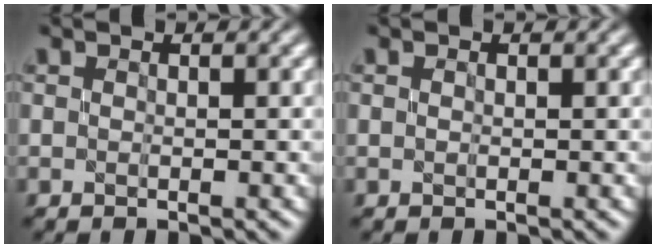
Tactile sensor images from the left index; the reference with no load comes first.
{"total": 0.0}